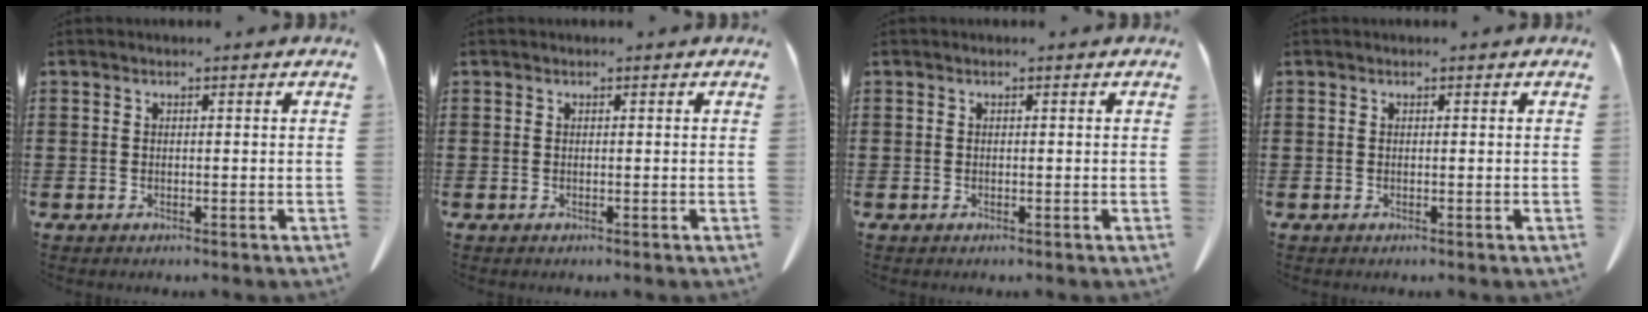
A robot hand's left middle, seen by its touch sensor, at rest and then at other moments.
{"total": 0.0}
{"total": 0.0}
{"total": 0.0}